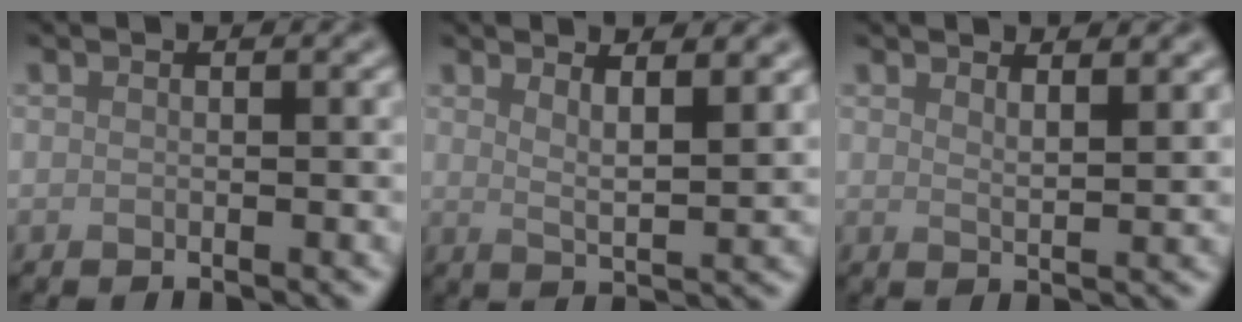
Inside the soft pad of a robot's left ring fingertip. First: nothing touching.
{"total": 4.1, "force": [2.5, 1.1, 3.0], "torque": [-0.038, -0.004, 0.042]}
{"total": 2.4, "force": [1.9, 0.7, 1.4], "torque": [-0.012, -0.001, 0.029]}